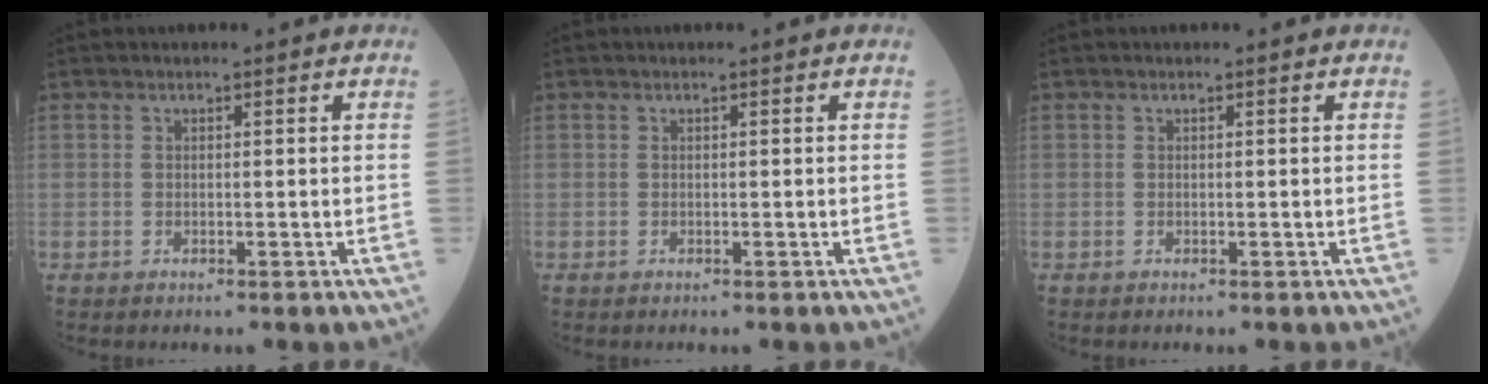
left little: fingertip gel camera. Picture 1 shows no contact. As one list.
[{"total": 0.0}, {"total": 0.0}]